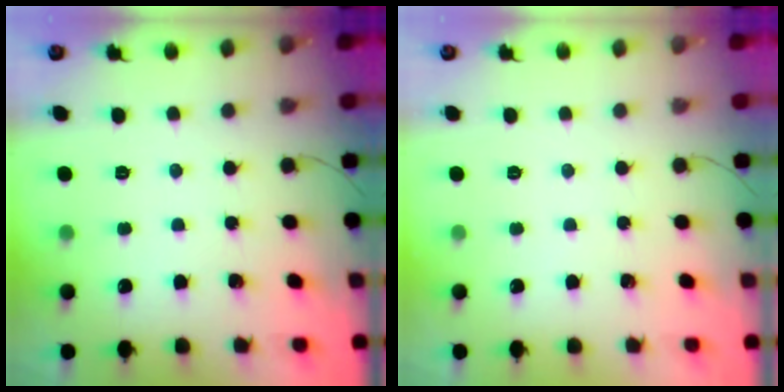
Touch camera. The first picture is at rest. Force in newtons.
{"total": 0.0}